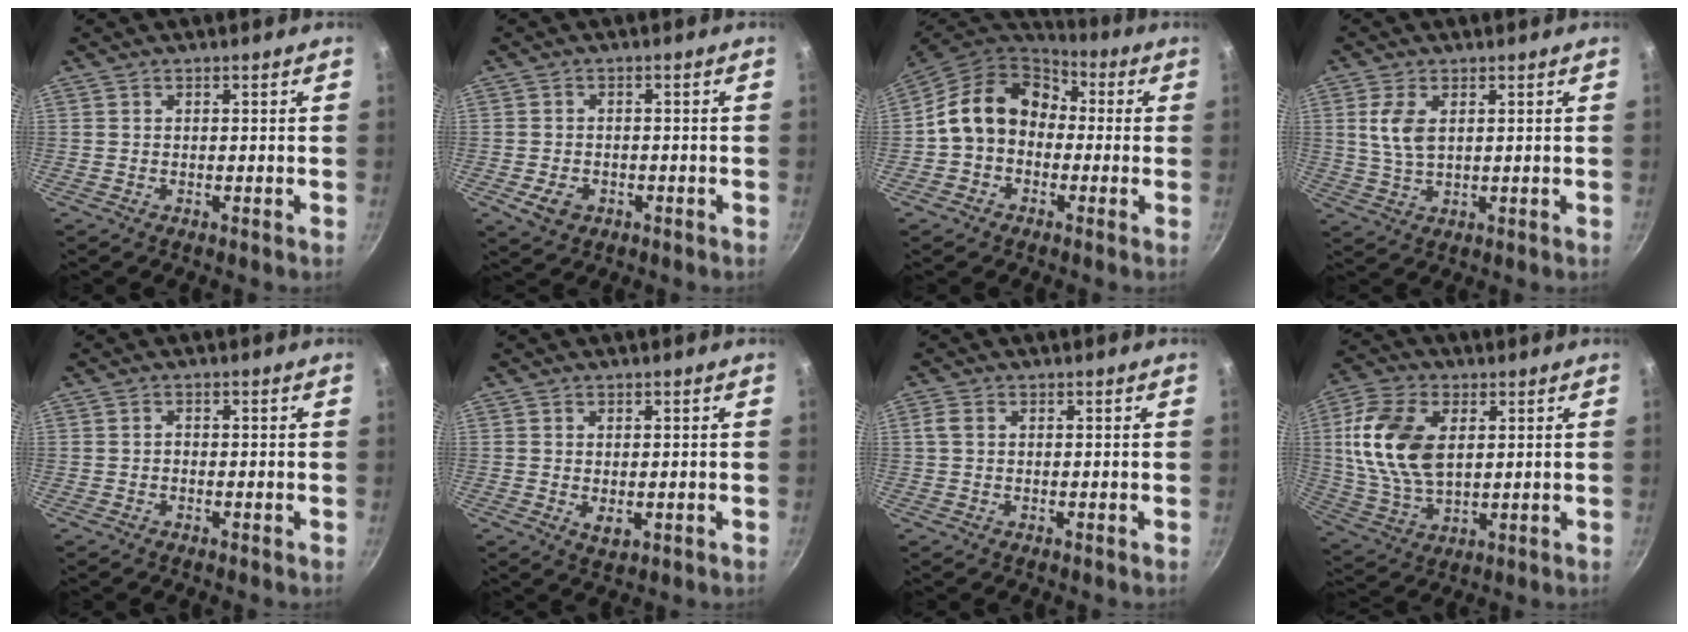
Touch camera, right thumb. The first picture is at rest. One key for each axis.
{"total": 4.6, "fx": -1.7, "fy": 3.5, "fz": 2.6, "tx": -0.039, "ty": 0.009, "tz": -0.021}
{"total": 14.3, "fx": 0.2, "fy": 11.5, "fz": 8.5, "tx": -0.111, "ty": 0.045, "tz": -0.017}
{"total": 5.8, "fx": 1.6, "fy": 3.0, "fz": 4.7, "tx": -0.096, "ty": -0.007, "tz": 0.033}
{"total": 0.6, "fx": -0.4, "fy": 0.4, "fz": 0.3, "tx": -0.006, "ty": 0.004, "tz": -0.010}
{"total": 2.8, "fx": -0.2, "fy": 1.7, "fz": 2.2, "tx": -0.036, "ty": -0.008, "tz": 0.001}
{"total": 1.8, "fx": 0.3, "fy": 1.3, "fz": 1.2, "tx": -0.026, "ty": 0.005, "tz": 0.005}
{"total": 15.9, "fx": 3.3, "fy": 9.5, "fz": 12.3, "tx": -0.229, "ty": -0.005, "tz": 0.065}